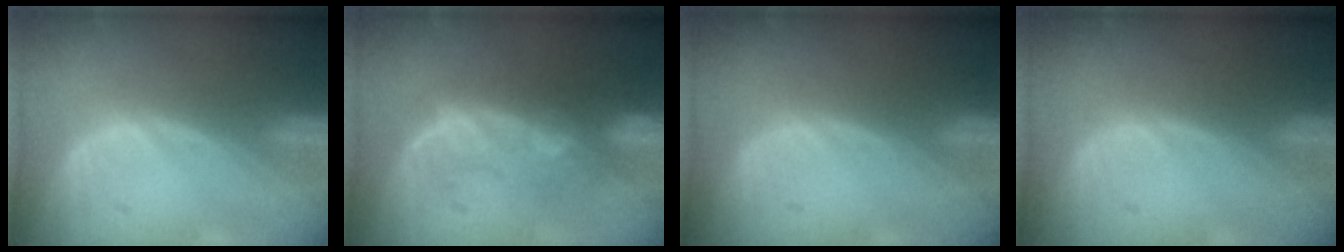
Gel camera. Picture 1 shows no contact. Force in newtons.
{"total": 8.8, "press": 8.2, "slide": 3.2}
{"total": 0.0}
{"total": 0.0}